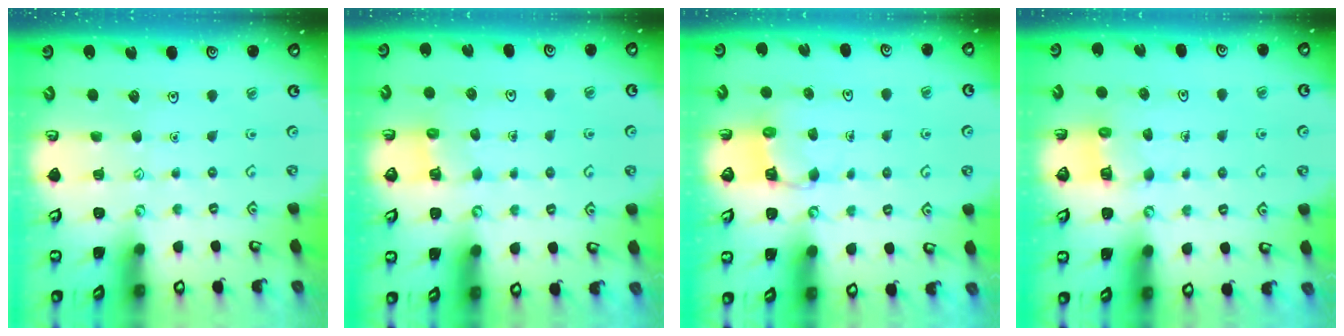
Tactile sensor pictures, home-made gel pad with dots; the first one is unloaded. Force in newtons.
{"total": 2.5, "press": 2.5, "slide": 0.1}
{"total": 3.5, "press": 3.5, "slide": 0.2}
{"total": 4.0, "press": 3.9, "slide": 0.2}